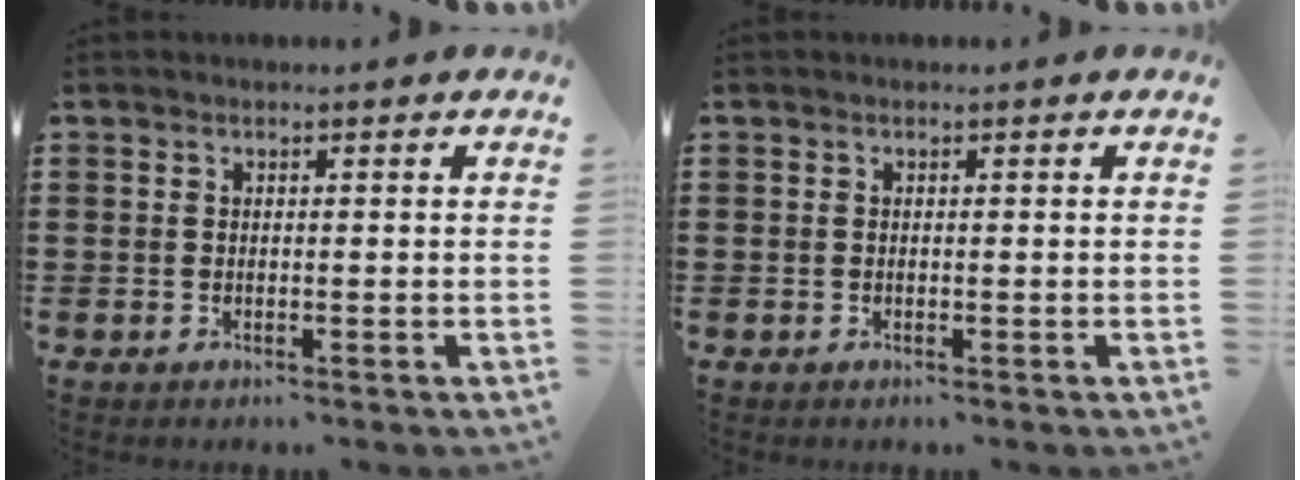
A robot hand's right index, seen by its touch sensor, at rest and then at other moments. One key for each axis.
{"total": 0.0}